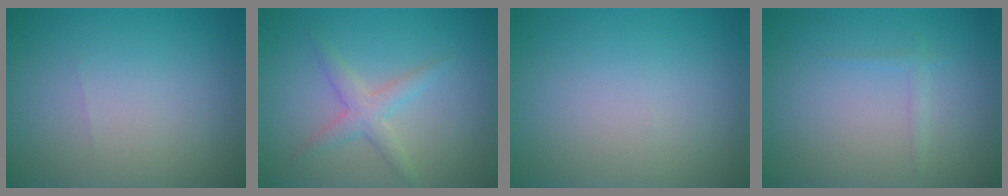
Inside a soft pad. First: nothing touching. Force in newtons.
{"total": 2.4, "press": 2.4, "slide": 0.1}
{"total": 0.0}
{"total": 0.8, "press": 0.8, "slide": 0.1}